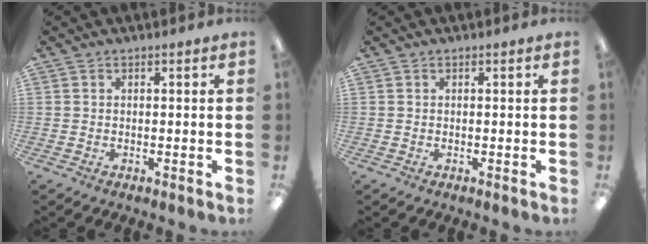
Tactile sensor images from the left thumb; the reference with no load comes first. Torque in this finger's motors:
{"motor_torque": [-0.12, 0.12, 0.00, 0.00, 0.00]}